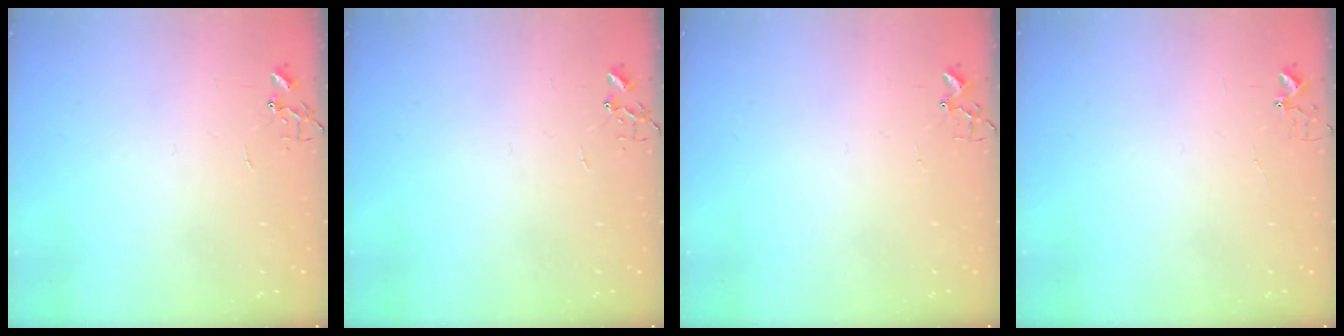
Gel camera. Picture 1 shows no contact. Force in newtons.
{"total": 0.0}
{"total": 3.0, "press": 2.9, "slide": 0.4}
{"total": 3.4, "press": 3.4, "slide": 0.5}